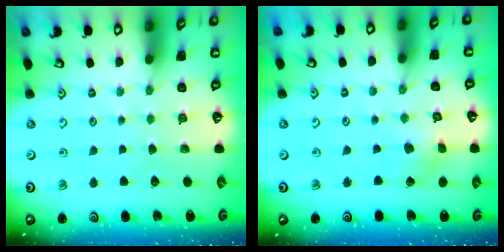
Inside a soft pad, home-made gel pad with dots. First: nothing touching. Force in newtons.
{"total": 2.8, "press": 2.8, "slide": 0.4}